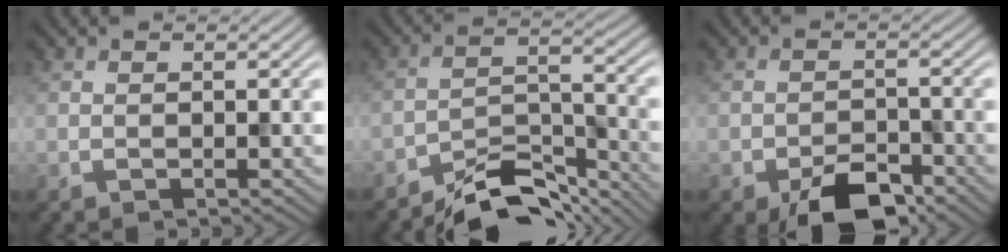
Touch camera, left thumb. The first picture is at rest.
{"total": 8.2, "force": [-7.3, 2.1, 3.0], "torque": [-0.047, 0.006, -0.138]}
{"total": 5.6, "force": [-4.0, 2.5, 3.0], "torque": [-0.043, 0.002, -0.070]}